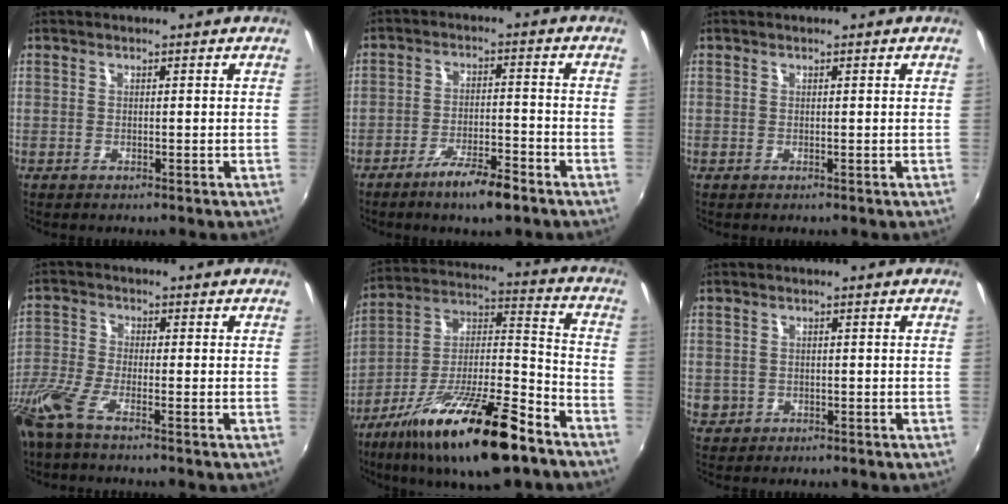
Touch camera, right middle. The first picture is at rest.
{"total": 7.4, "force": [-5.4, 1.2, 5.0], "torque": [-0.102, -0.004, -0.089]}
{"total": 0.0}
{"total": 7.5, "force": [-5.5, 1.0, 4.9], "torque": [-0.123, -0.023, -0.115]}
{"total": 22.9, "force": [-14.4, 5.9, 16.8], "torque": [-0.292, -0.015, -0.243]}
{"total": 4.7, "force": [-0.6, 4.5, 1.3], "torque": [-0.035, -0.001, 0.001]}